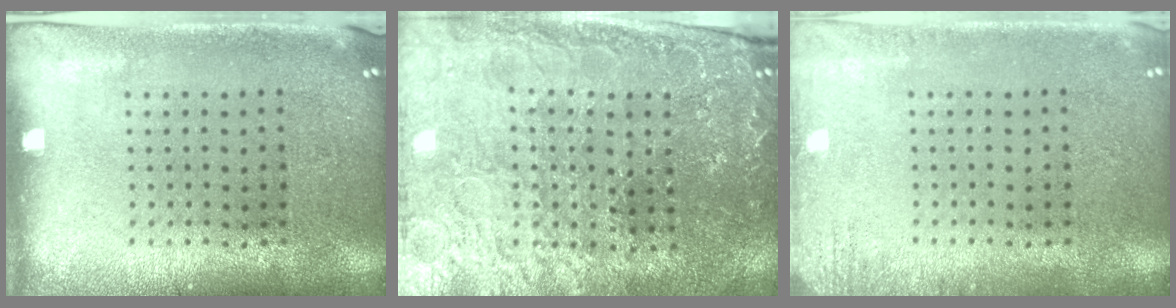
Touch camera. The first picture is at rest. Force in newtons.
{"total": 3.2, "press": 3.2, "slide": 0.4}
{"total": 1.5, "press": 1.5, "slide": 0.2}